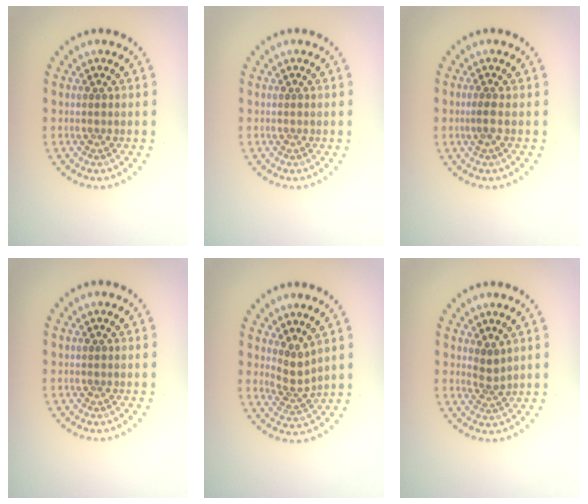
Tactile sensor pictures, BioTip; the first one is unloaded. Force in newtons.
{"total": 0.0}
{"total": 1.0, "press": 0.8, "slide": 0.5}
{"total": 0.0}
{"total": 2.3, "press": 1.6, "slide": 1.7}
{"total": 1.7, "press": 1.2, "slide": 1.2}